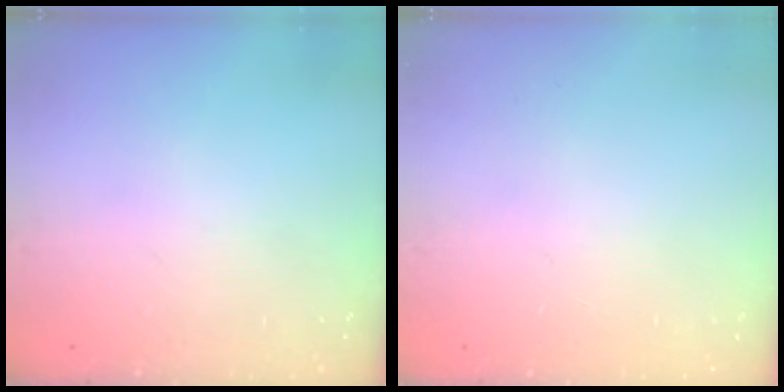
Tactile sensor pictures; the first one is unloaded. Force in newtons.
{"total": 0.0}